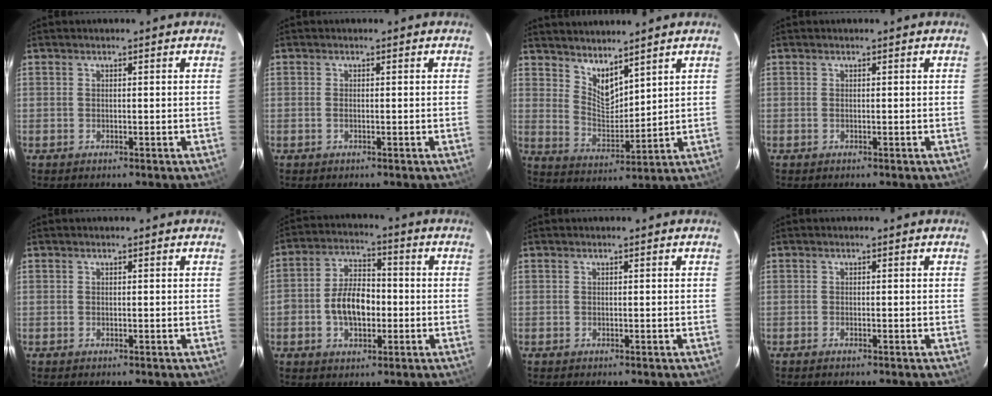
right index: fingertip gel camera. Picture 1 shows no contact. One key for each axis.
{"total": 0.6, "fx": -0.2, "fy": 0.3, "fz": 0.5, "tx": -0.011, "ty": 0.000, "tz": -0.005}
{"total": 7.0, "fx": 5.7, "fy": 2.3, "fz": 3.5, "tx": -0.055, "ty": -0.007, "tz": 0.110}
{"total": 0.0}
{"total": 0.0}
{"total": 9.3, "fx": -2.0, "fy": 5.6, "fz": 7.2, "tx": -0.139, "ty": 0.019, "tz": -0.030}
{"total": 0.0}
{"total": 0.7, "fx": -0.6, "fy": 0.2, "fz": 0.3, "tx": -0.007, "ty": -0.001, "tz": -0.012}